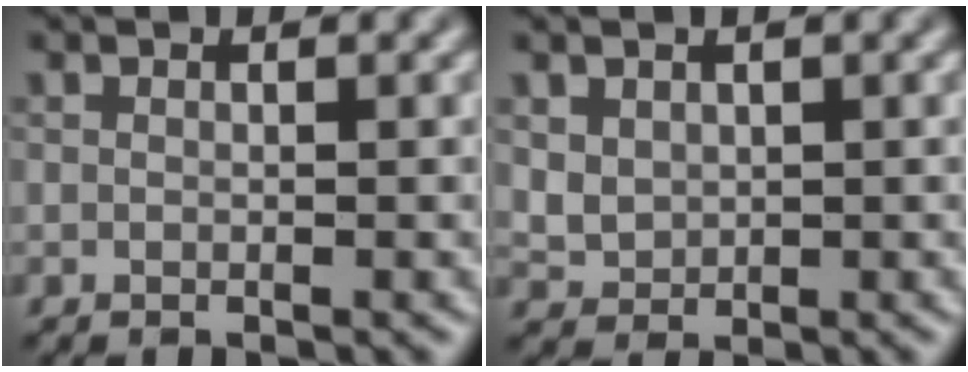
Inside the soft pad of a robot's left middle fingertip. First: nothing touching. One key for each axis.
{"total": 1.9, "fx": 0.7, "fy": 1.6, "fz": 0.8, "tx": -0.018, "ty": -0.005, "tz": 0.020}